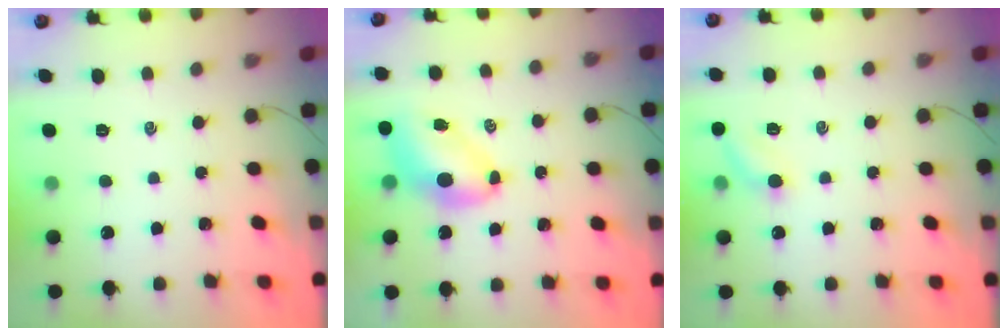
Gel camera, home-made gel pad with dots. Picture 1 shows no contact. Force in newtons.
{"total": 7.2, "press": 7.1, "slide": 1.1}
{"total": 6.8, "press": 6.6, "slide": 1.5}